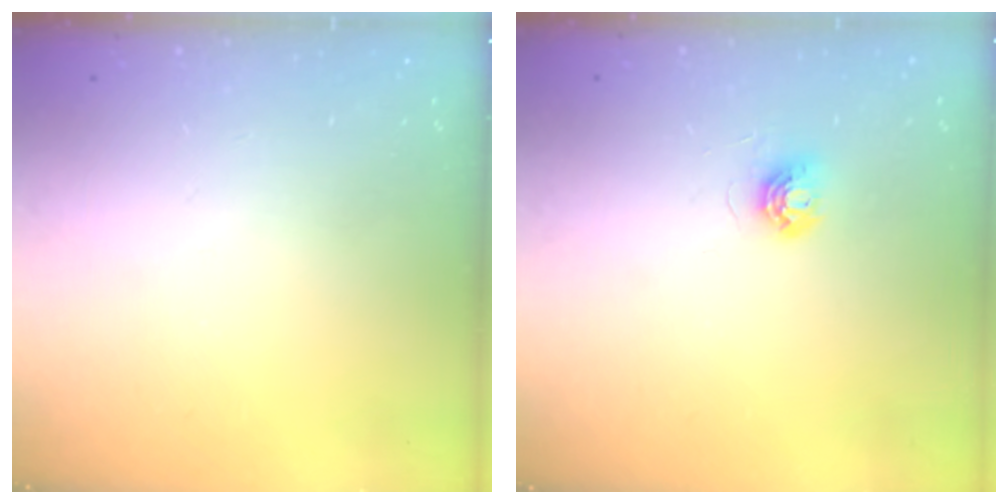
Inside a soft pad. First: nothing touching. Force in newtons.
{"total": 5.4, "press": 5.4, "slide": 0.3}